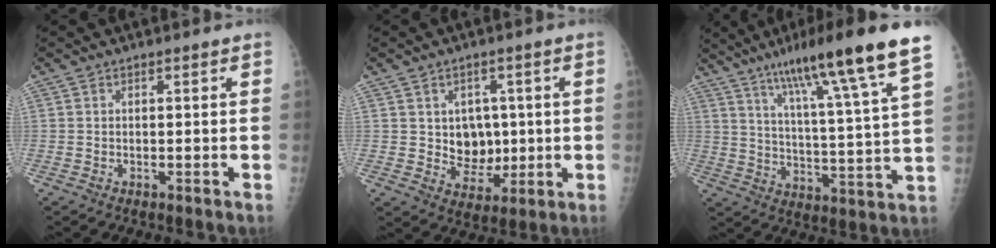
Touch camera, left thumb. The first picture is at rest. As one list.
[{"total": 7.2, "force": [0.8, 6.0, 3.8], "torque": [-0.018, -0.007, 0.023]}, {"total": 20.2, "force": [12.9, 1.7, 15.4], "torque": [-0.223, -0.041, 0.197]}]